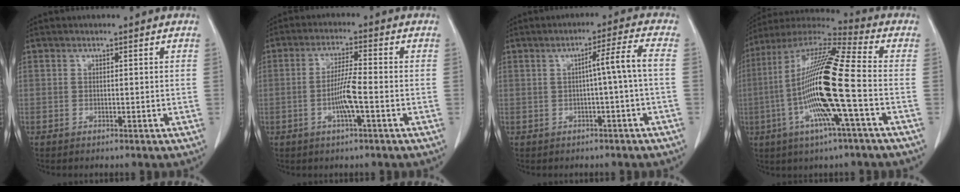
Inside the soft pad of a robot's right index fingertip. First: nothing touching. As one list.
[{"total": 5.8, "force": [-1.6, 0.4, 5.5], "torque": [-0.115, 0.001, -0.029]}, {"total": 5.0, "force": [-0.5, -0.9, 4.9], "torque": [-0.077, 0.013, -0.005]}, {"total": 19.2, "force": [-3.6, 0.7, 18.8], "torque": [-0.374, -0.004, -0.078]}]